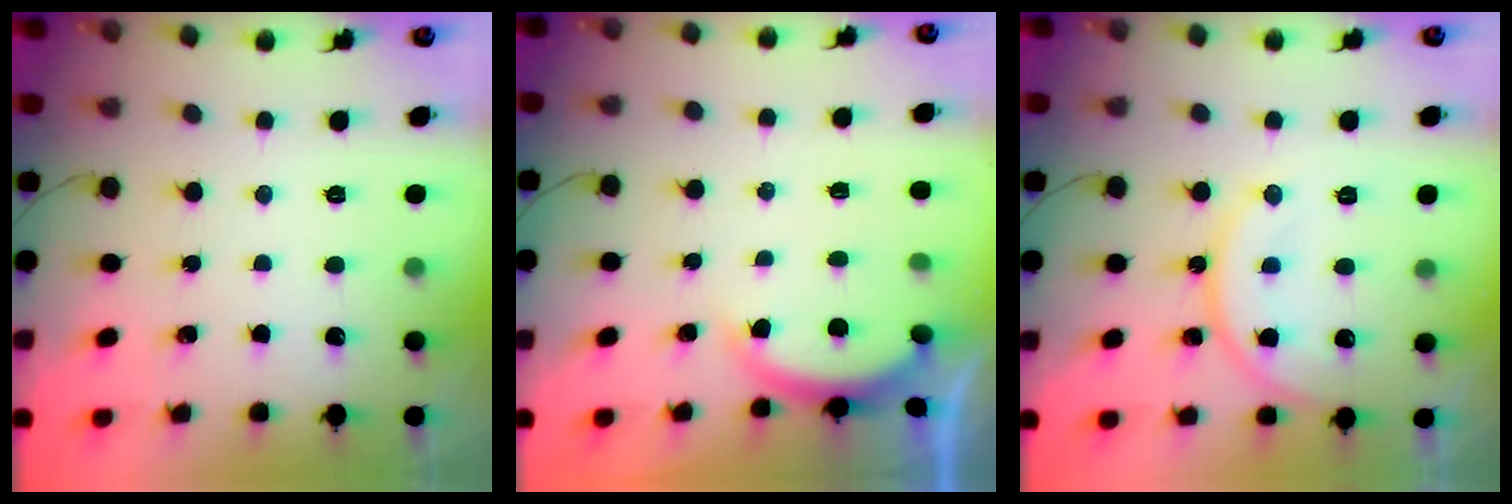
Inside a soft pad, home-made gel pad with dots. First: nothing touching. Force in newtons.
{"total": 2.6, "press": 2.6, "slide": 0.5}
{"total": 14.0, "press": 13.6, "slide": 3.2}